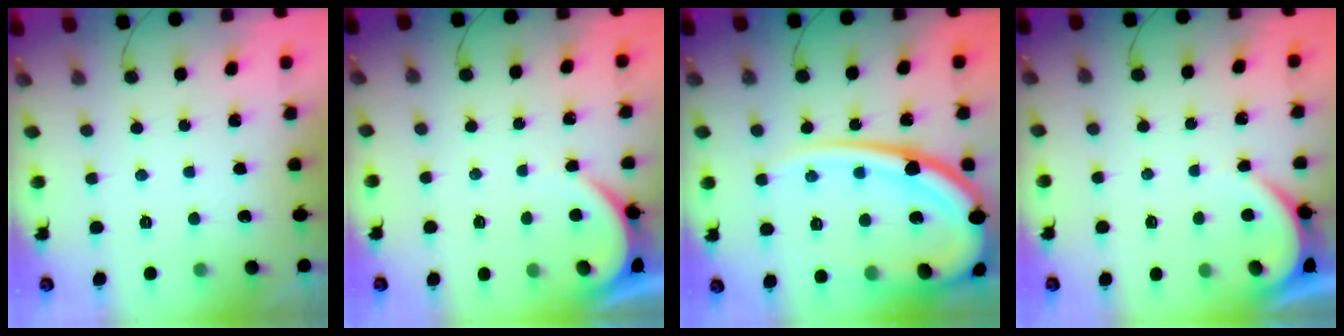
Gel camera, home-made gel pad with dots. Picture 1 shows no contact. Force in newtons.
{"total": 2.2, "press": 2.2, "slide": 0.2}
{"total": 22.2, "press": 22.1, "slide": 2.5}
{"total": 2.2, "press": 2.2, "slide": 0.2}